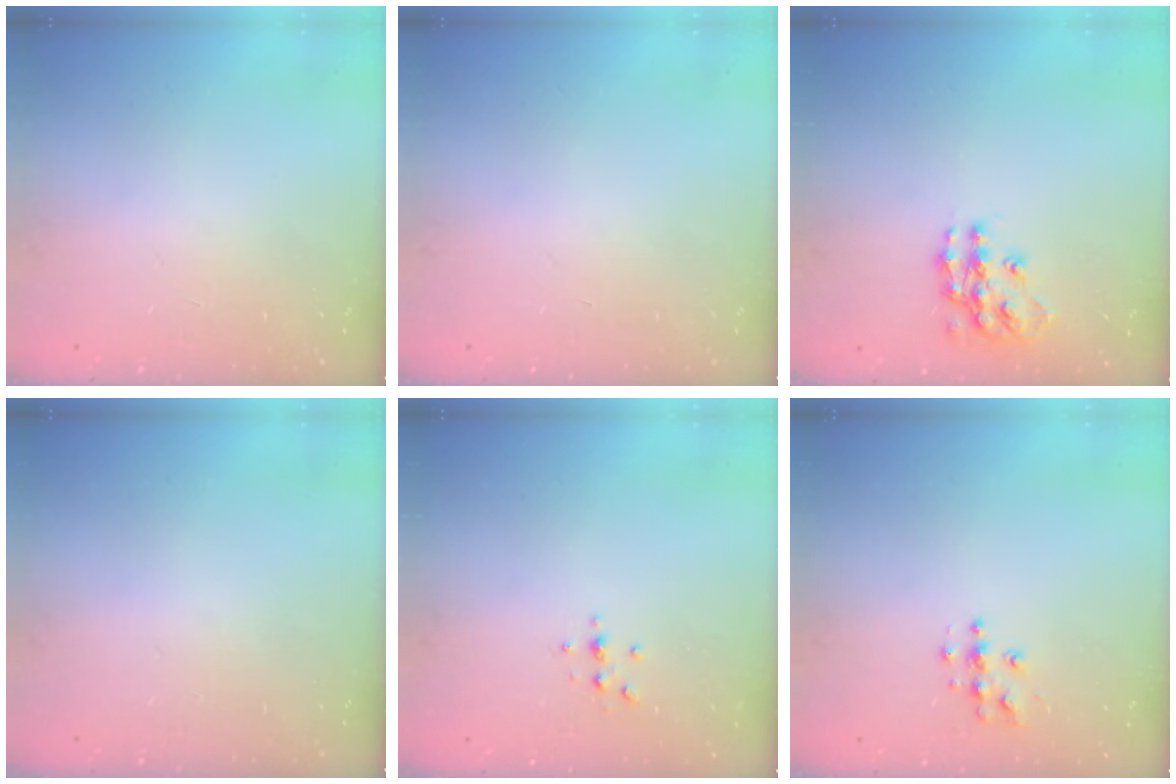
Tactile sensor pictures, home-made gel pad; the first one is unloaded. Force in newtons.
{"total": 0.0}
{"total": 11.8, "press": 11.7, "slide": 0.6}
{"total": 0.0}
{"total": 2.3, "press": 2.2, "slide": 0.2}
{"total": 5.0, "press": 5.0, "slide": 0.2}